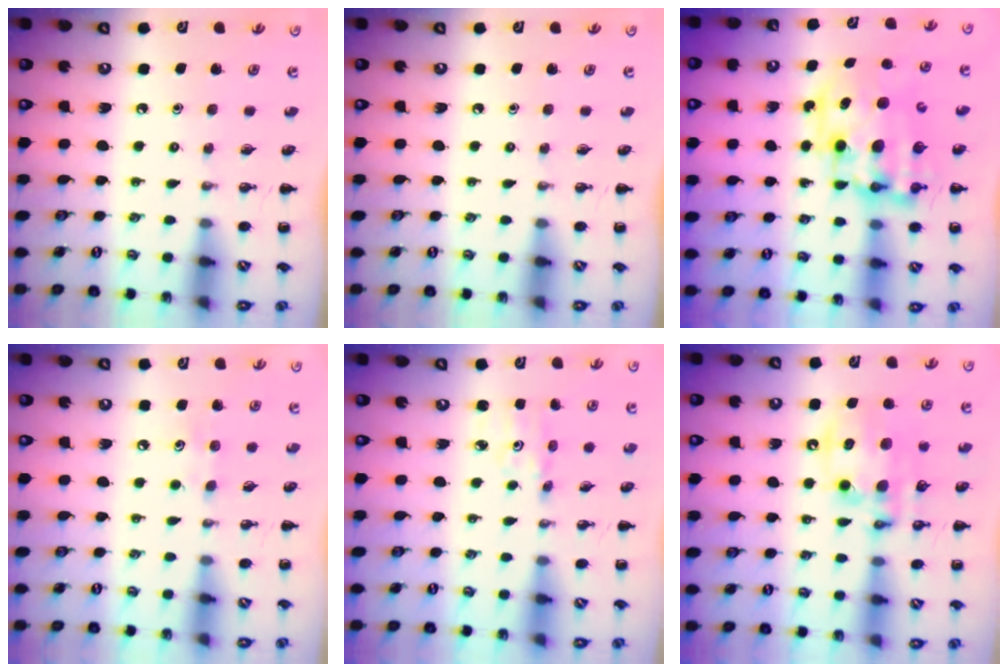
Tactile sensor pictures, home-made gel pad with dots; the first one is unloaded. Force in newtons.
{"total": 0.0}
{"total": 13.2, "press": 12.9, "slide": 2.8}
{"total": 4.2, "press": 4.1, "slide": 1.1}
{"total": 1.9, "press": 1.9, "slide": 0.4}
{"total": 13.9, "press": 13.6, "slide": 2.9}